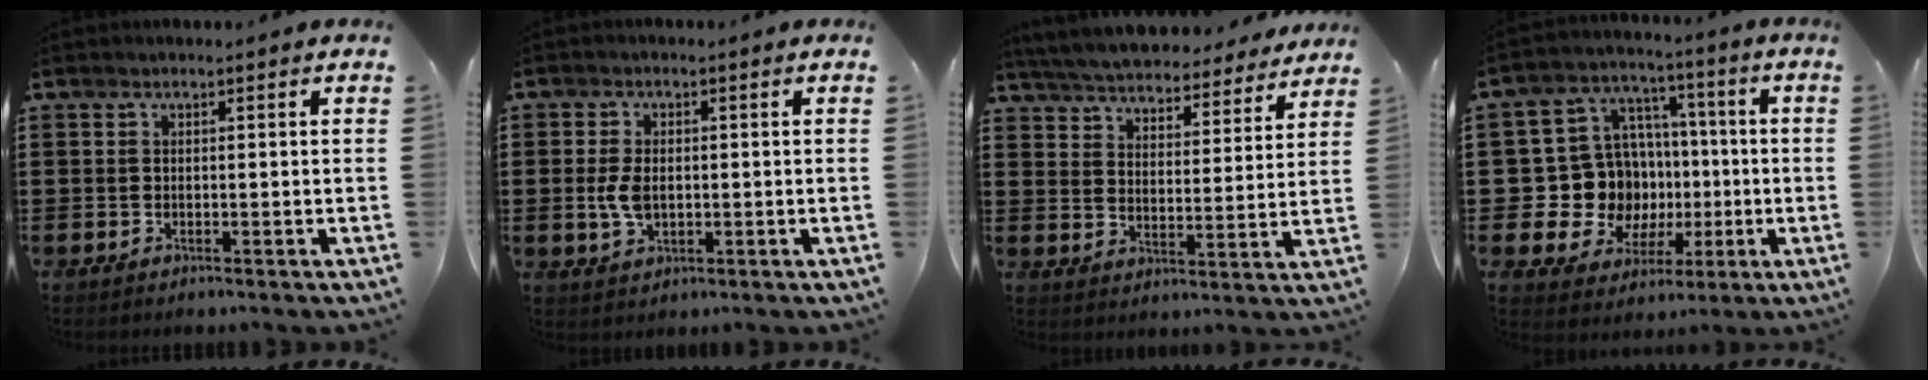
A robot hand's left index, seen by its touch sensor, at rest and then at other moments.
{"total": 4.4, "force": [0.0, 2.6, 3.6], "torque": [-0.093, -0.002, -0.005]}
{"total": 5.4, "force": [5.4, 0.0, 0.3], "torque": [-0.035, -0.044, 0.092]}
{"total": 12.1, "force": [-0.7, 11.5, 3.7], "torque": [-0.115, -0.001, -0.002]}